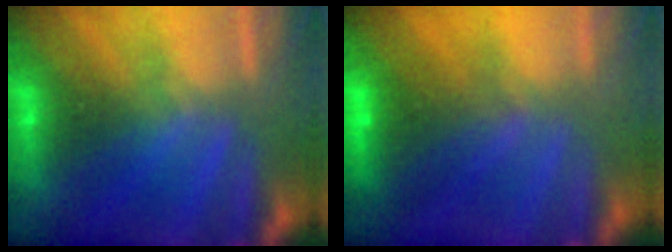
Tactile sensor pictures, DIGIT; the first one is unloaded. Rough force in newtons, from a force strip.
{"total": 7.0}